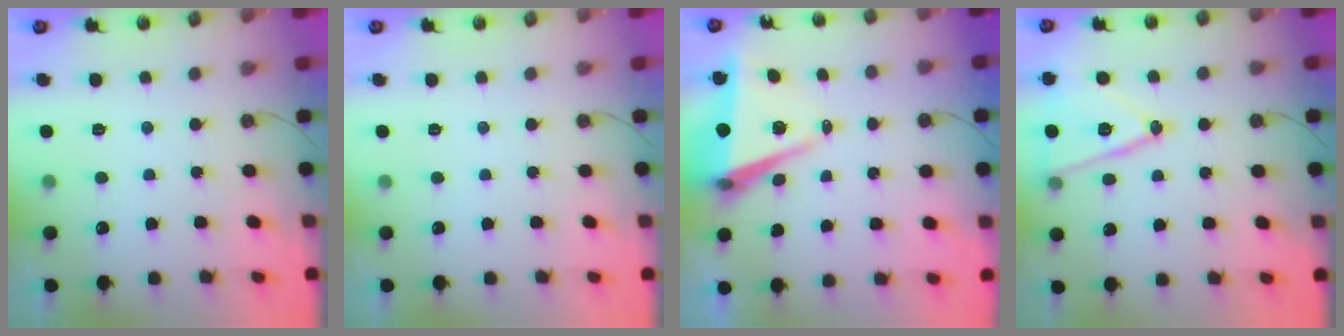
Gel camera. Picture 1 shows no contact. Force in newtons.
{"total": 0.0}
{"total": 7.2, "press": 5.7, "slide": 4.3}
{"total": 14.7, "press": 14.4, "slide": 3.4}